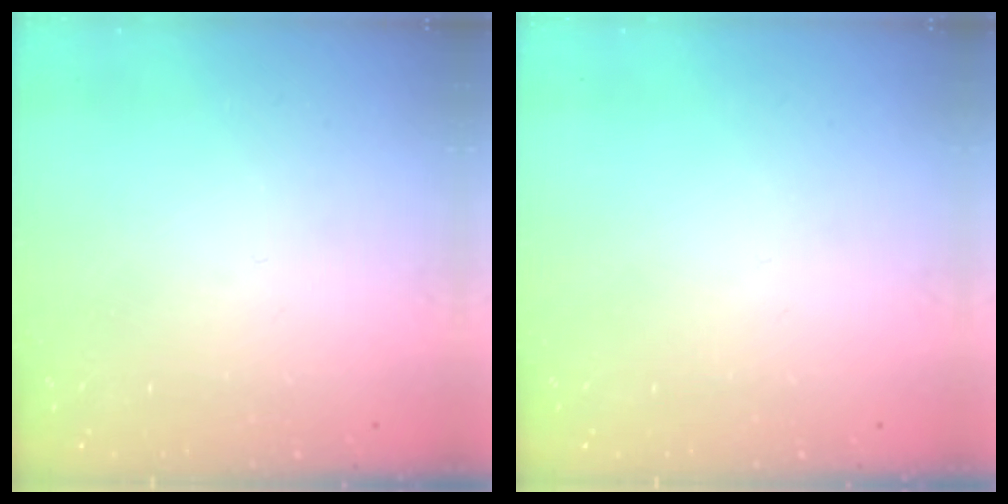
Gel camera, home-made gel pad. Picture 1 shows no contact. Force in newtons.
{"total": 0.0}